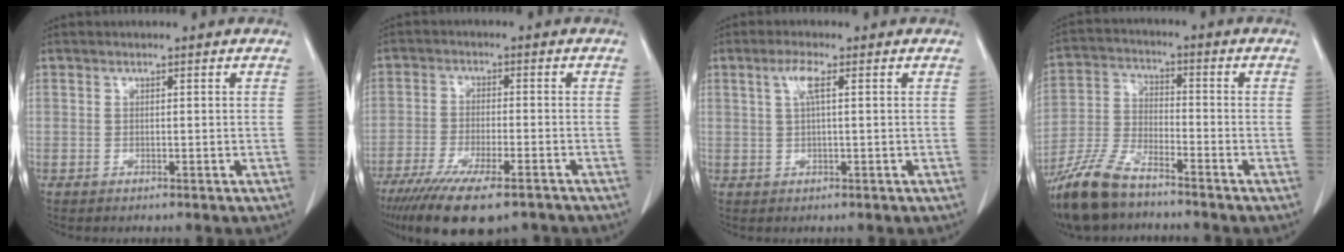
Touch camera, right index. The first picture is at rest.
{"total": 15.1, "force": [-10.9, 4.1, 9.6], "torque": [-0.169, -0.028, -0.176]}
{"total": 3.3, "force": [1.1, 0.8, 3.0], "torque": [-0.066, 0.010, 0.023]}
{"total": 13.1, "force": [-9.9, 4.4, 7.4], "torque": [-0.162, -0.017, -0.192]}